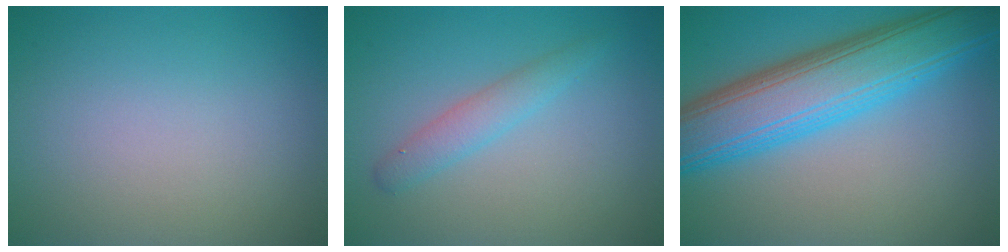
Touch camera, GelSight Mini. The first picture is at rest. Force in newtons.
{"total": 2.1, "press": 2.1, "slide": 0.2}
{"total": 9.9, "press": 9.9, "slide": 0.2}